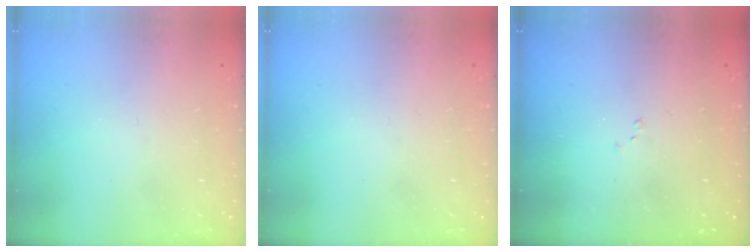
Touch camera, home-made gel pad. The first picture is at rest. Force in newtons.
{"total": 0.0}
{"total": 6.7, "press": 6.6, "slide": 0.9}